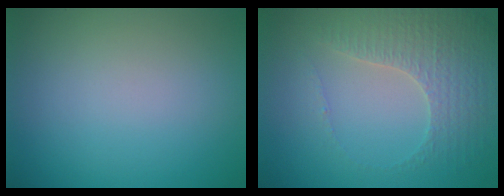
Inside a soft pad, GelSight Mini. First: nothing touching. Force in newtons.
{"total": 3.3, "press": 3.2, "slide": 0.8}